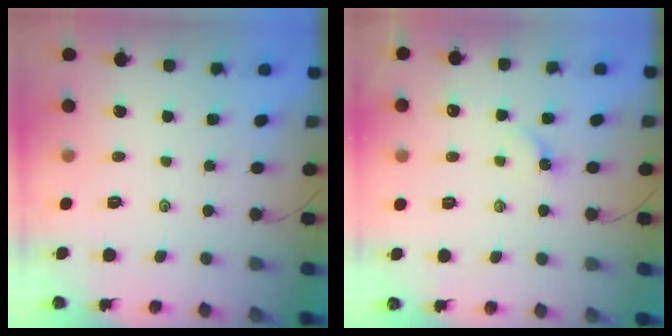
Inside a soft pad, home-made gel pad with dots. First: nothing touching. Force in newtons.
{"total": 2.2, "press": 2.2, "slide": 0.4}